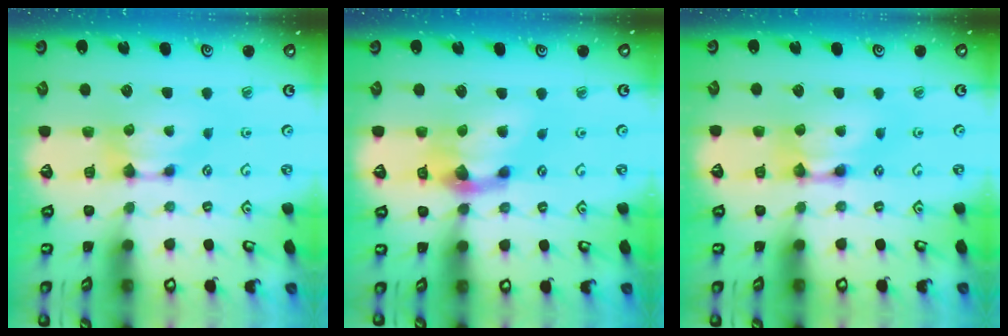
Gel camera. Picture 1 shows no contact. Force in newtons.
{"total": 5.2, "press": 4.6, "slide": 2.2}
{"total": 2.6, "press": 2.6, "slide": 0.2}